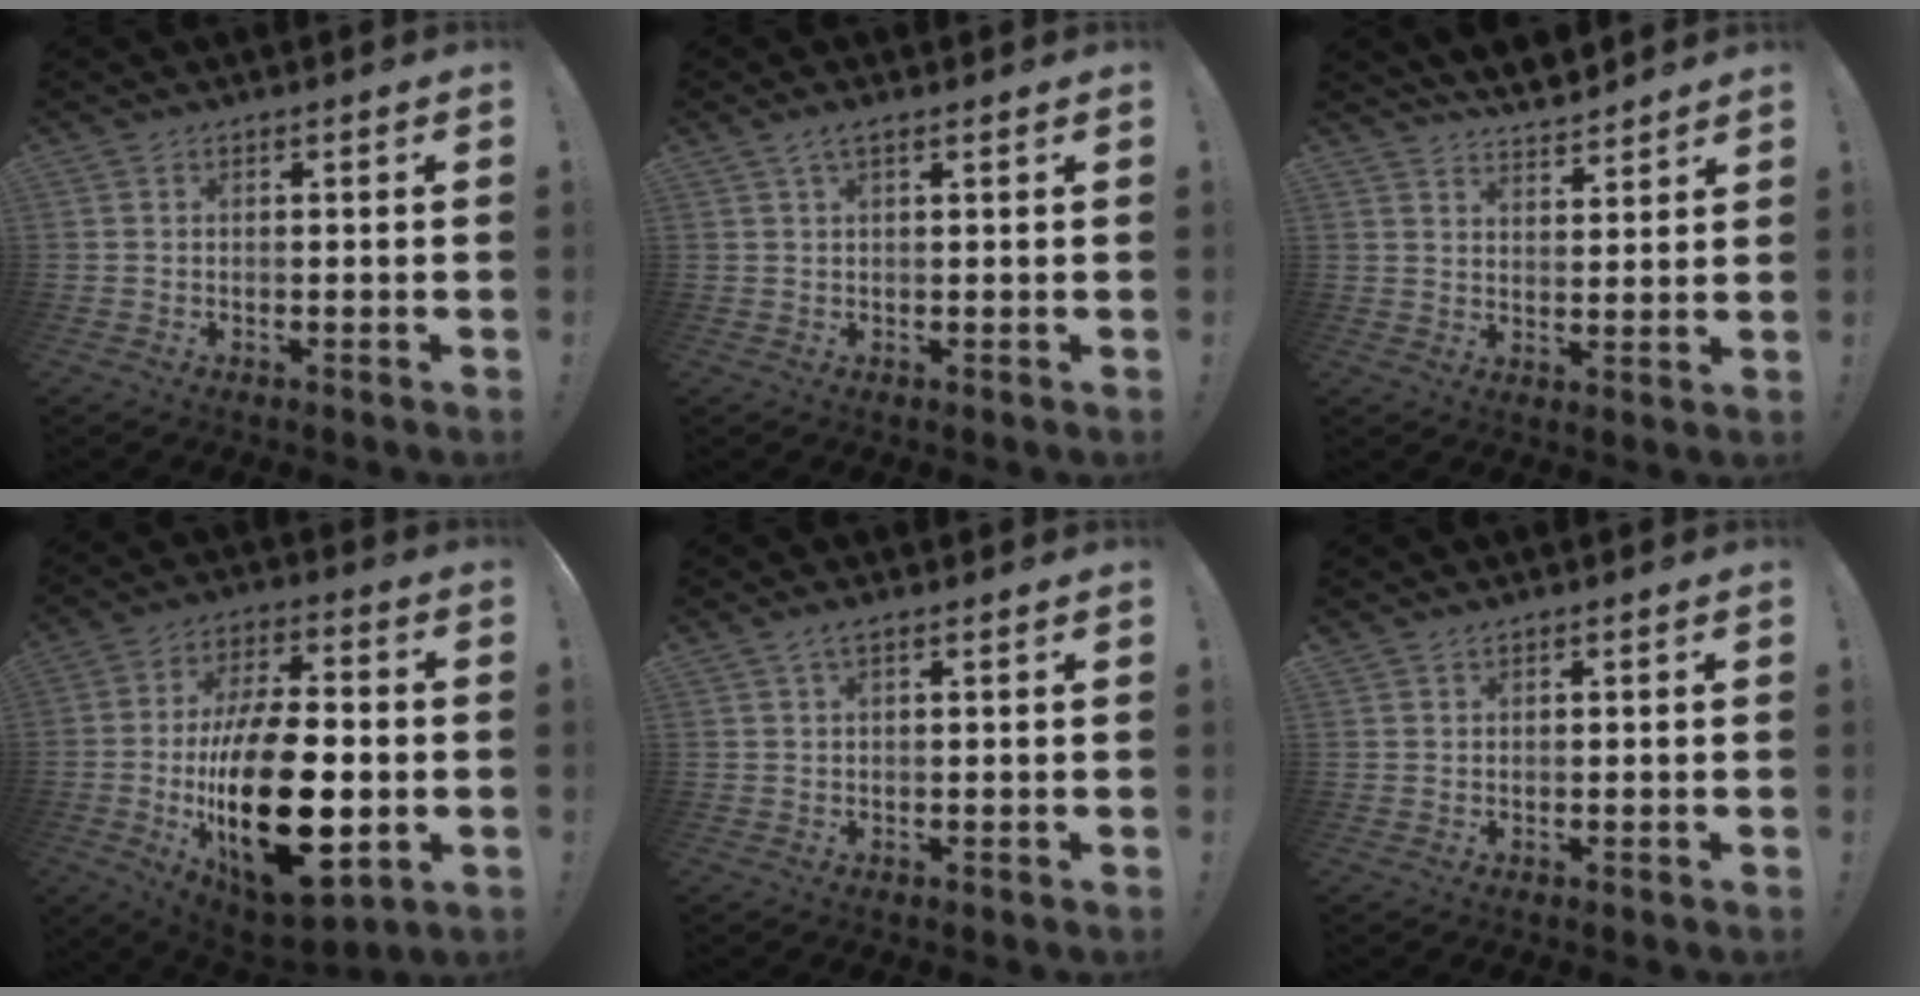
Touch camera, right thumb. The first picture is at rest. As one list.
[{"total": 2.5, "force": [1.5, 0.4, 2.0], "torque": [-0.036, -0.001, 0.025]}, {"total": 6.5, "force": [6.0, 1.5, 2.1], "torque": [-0.029, -0.047, 0.107]}, {"total": 29.2, "force": [-4.5, 14.9, 24.7], "torque": [-0.442, 0.014, -0.057]}, {"total": 2.1, "force": [1.3, 0.3, 1.6], "torque": [-0.028, -0.001, 0.023]}, {"total": 1.0, "force": [0.9, 0.3, 0.3], "torque": [-0.001, -0.003, 0.016]}]